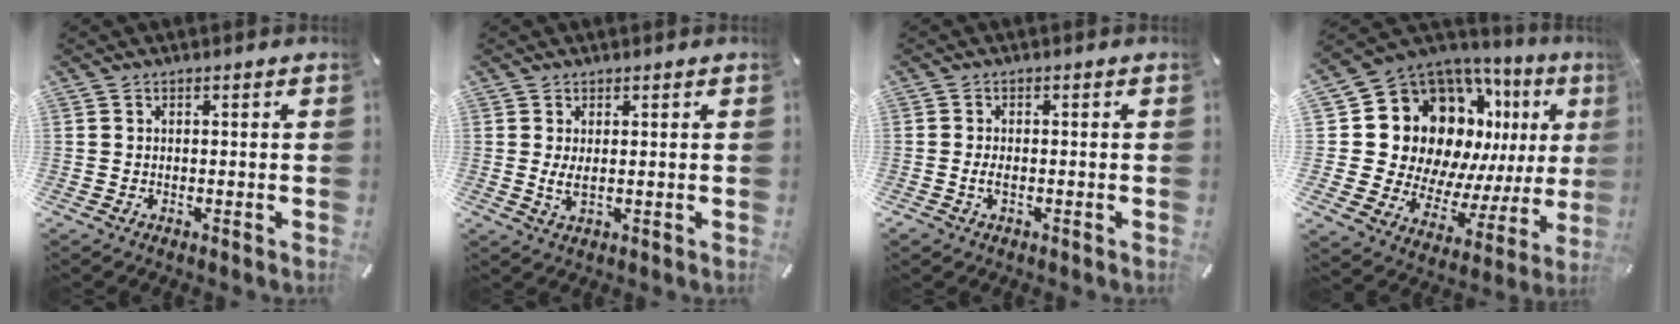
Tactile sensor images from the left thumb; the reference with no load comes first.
{"total": 3.2, "force": [0.6, 1.1, 3.0], "torque": [-0.058, -0.007, 0.008]}
{"total": 2.1, "force": [-0.6, 1.2, 1.6], "torque": [-0.036, -0.001, -0.012]}
{"total": 20.3, "force": [8.5, 15.1, 10.6], "torque": [-0.179, -0.084, 0.186]}